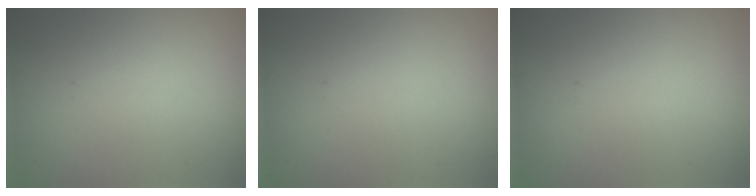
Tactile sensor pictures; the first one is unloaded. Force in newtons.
{"total": 0.0}
{"total": 0.0}